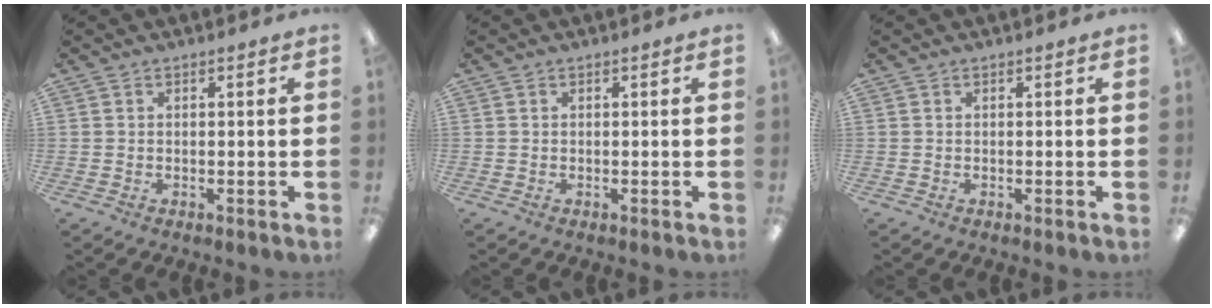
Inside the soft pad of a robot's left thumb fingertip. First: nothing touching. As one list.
[{"total": 0.0}, {"total": 0.0}]